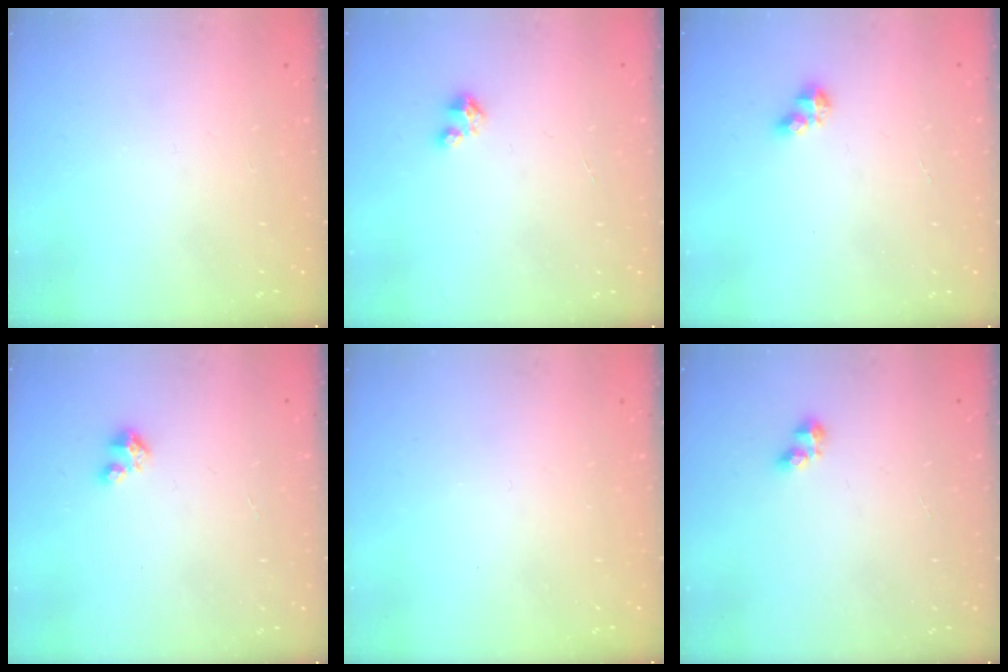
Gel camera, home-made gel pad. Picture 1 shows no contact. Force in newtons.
{"total": 1.4, "press": 1.4, "slide": 0.2}
{"total": 4.3, "press": 4.3, "slide": 0.4}
{"total": 2.3, "press": 2.3, "slide": 0.3}
{"total": 0.0}
{"total": 2.5, "press": 2.5, "slide": 0.5}